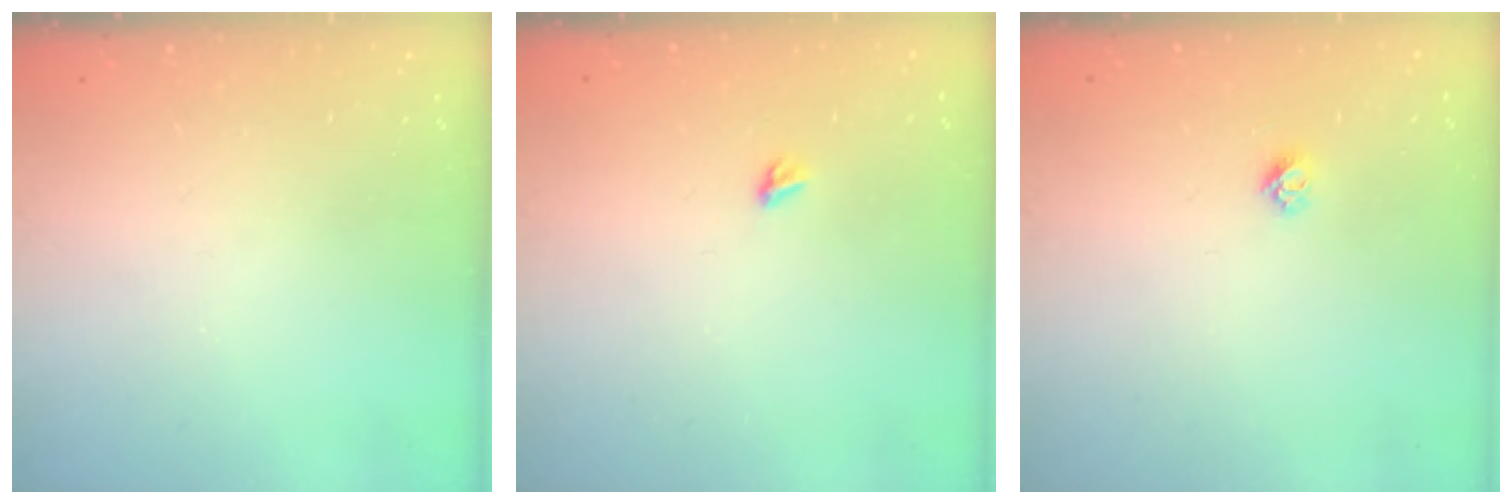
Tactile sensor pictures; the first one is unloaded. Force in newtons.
{"total": 4.2, "press": 4.2, "slide": 0.5}
{"total": 4.5, "press": 4.4, "slide": 0.5}